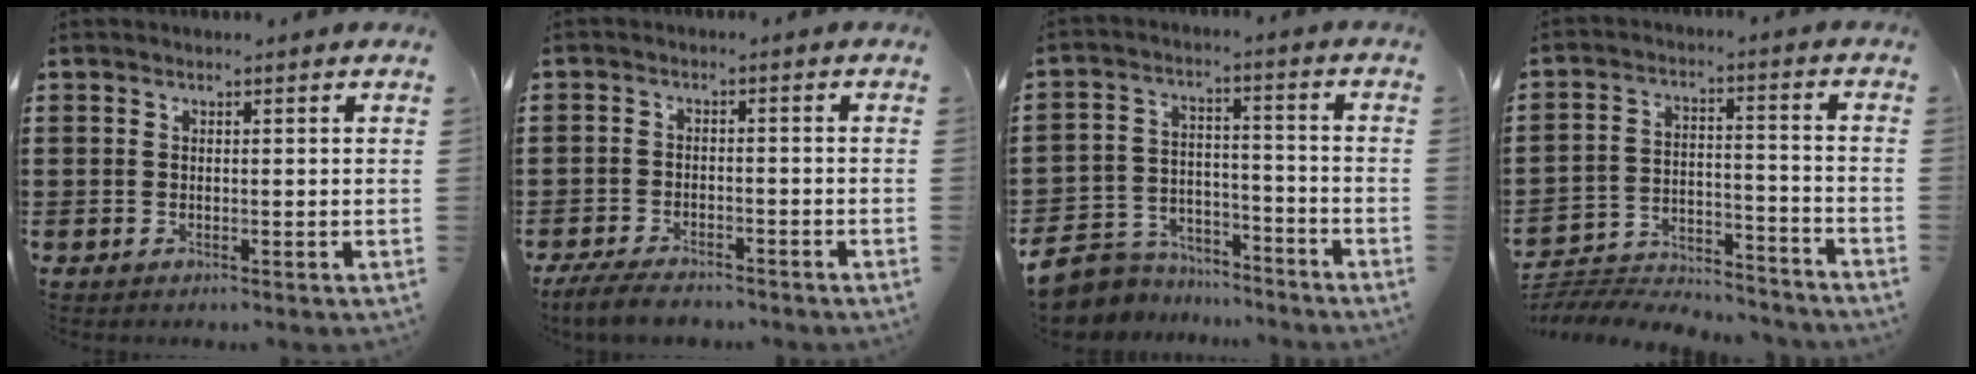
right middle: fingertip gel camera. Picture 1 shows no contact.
{"total": 4.4, "force": [-4.0, 1.3, 1.4], "torque": [-0.036, 0.001, -0.083]}
{"total": 7.5, "force": [-7.1, 2.4, 0.6], "torque": [-0.031, 0.014, -0.146]}
{"total": 6.2, "force": [-6.1, 1.1, 0.6], "torque": [-0.013, 0.015, -0.124]}